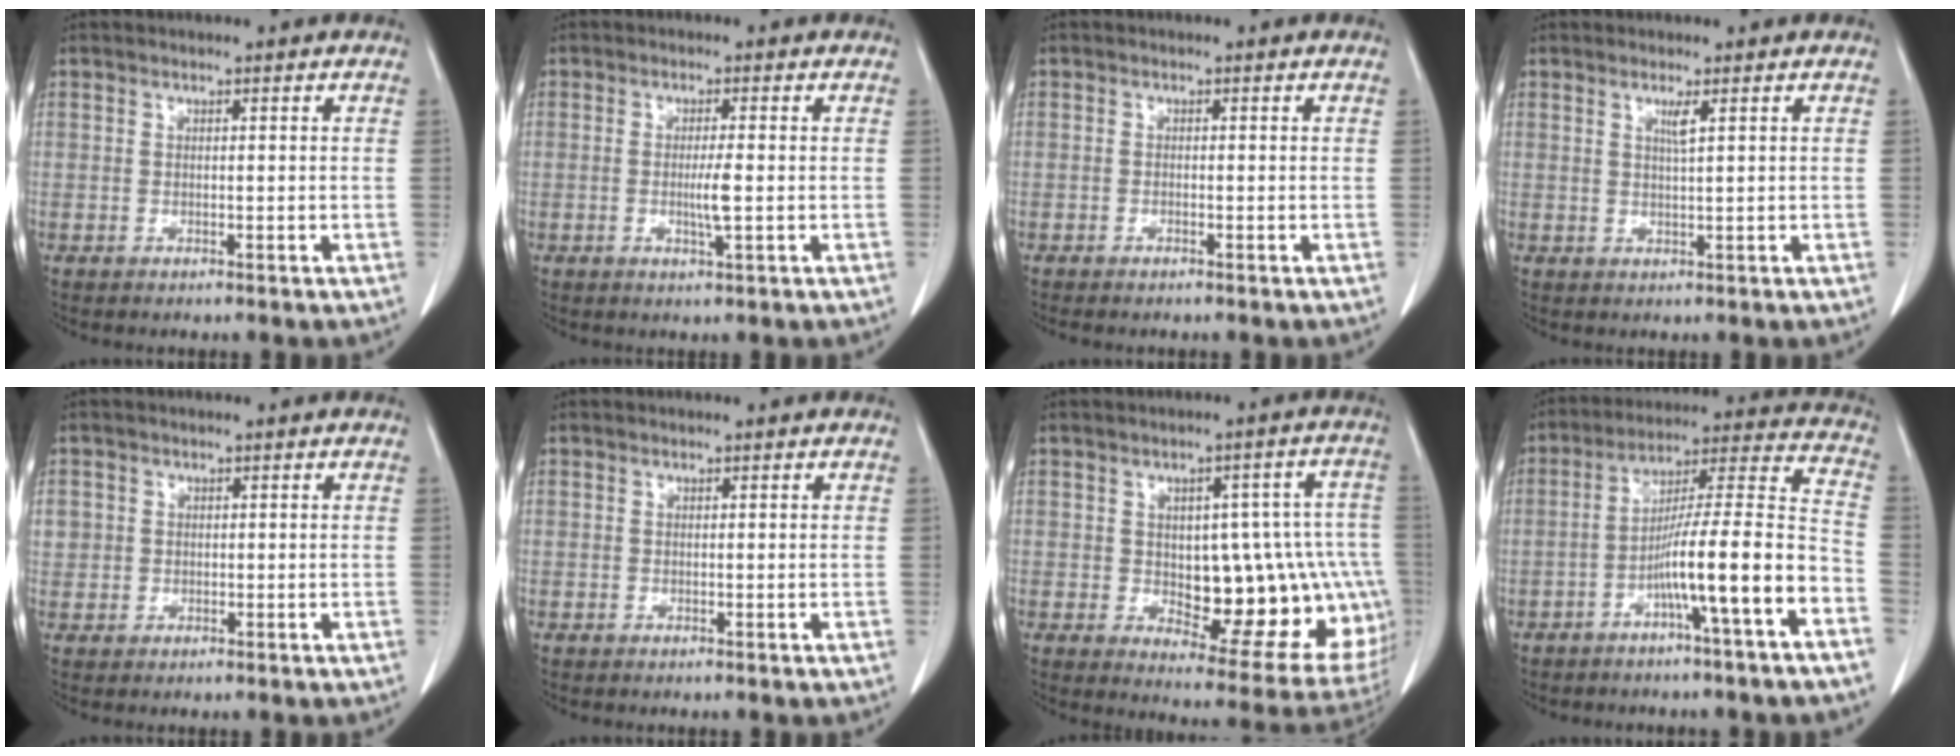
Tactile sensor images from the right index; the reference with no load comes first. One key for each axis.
{"total": 3.1, "fx": -0.4, "fy": 0.0, "fz": 3.0, "tx": -0.059, "ty": -0.006, "tz": -0.007}
{"total": 0.6, "fx": -0.5, "fy": 0.0, "fz": 0.3, "tx": -0.012, "ty": 0.000, "tz": -0.008}
{"total": 1.6, "fx": 0.8, "fy": -0.3, "fz": 1.4, "tx": -0.031, "ty": -0.003, "tz": 0.016}
{"total": 2.3, "fx": 0.5, "fy": 2.2, "fz": 0.4, "tx": 0.002, "ty": 0.005, "tz": 0.010}
{"total": 0.0}
{"total": 18.8, "fx": -1.9, "fy": 8.1, "fz": 16.8, "tx": -0.147, "ty": 0.033, "tz": 0.004}
{"total": 13.9, "fx": -5.9, "fy": -0.3, "fz": 12.6, "tx": -0.203, "ty": 0.020, "tz": -0.099}